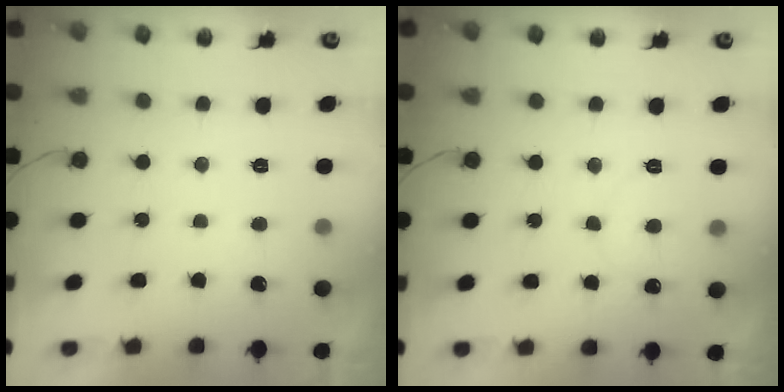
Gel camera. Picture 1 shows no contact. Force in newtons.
{"total": 6.9, "press": 6.9, "slide": 0.6}